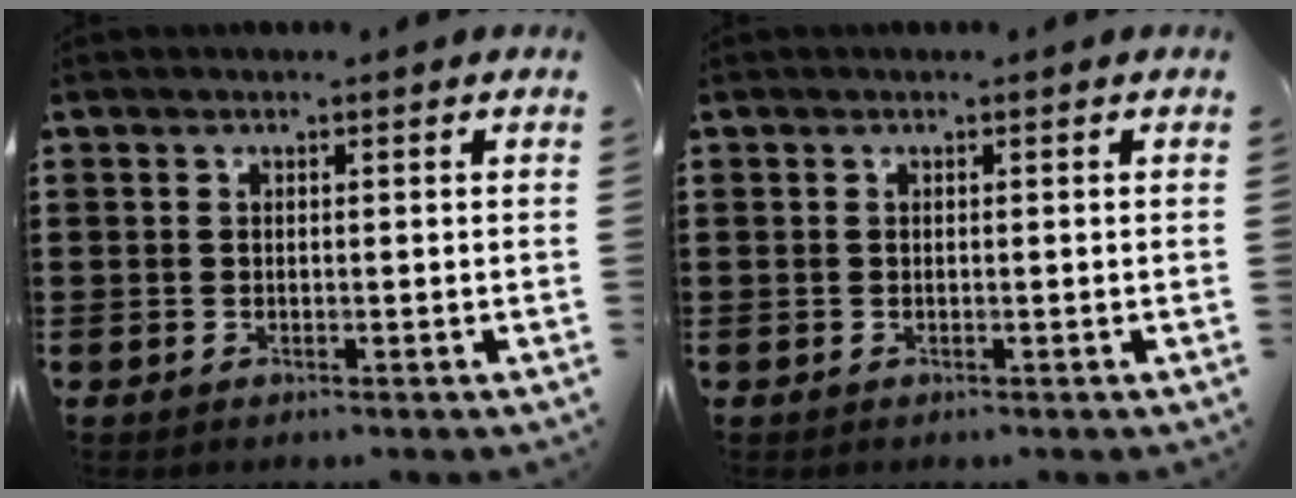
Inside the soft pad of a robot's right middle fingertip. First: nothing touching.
{"total": 0.0}